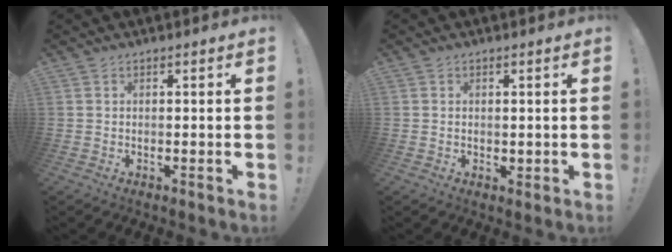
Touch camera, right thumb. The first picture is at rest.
{"total": 1.1, "force": [0.4, 0.8, 0.6], "torque": [-0.004, 0.000, 0.006]}